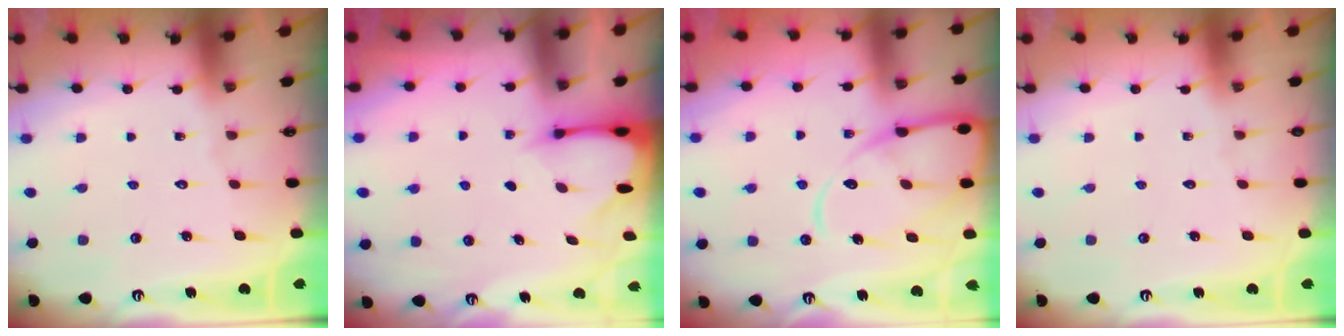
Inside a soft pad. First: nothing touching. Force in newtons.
{"total": 2.6, "press": 2.6, "slide": 0.3}
{"total": 13.2, "press": 13.2, "slide": 1.4}
{"total": 0.0}